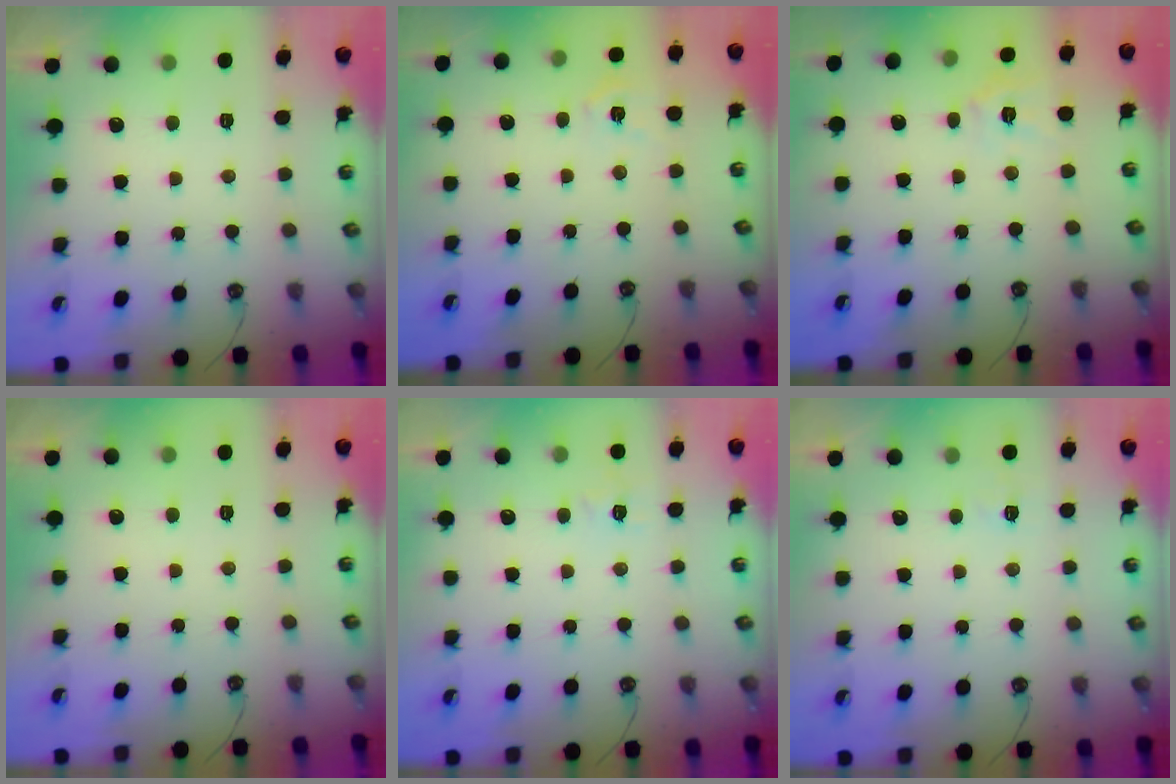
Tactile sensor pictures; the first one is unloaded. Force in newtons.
{"total": 4.5, "press": 4.5, "slide": 0.5}
{"total": 6.2, "press": 6.1, "slide": 0.5}
{"total": 0.0}
{"total": 6.5, "press": 6.5, "slide": 0.6}
{"total": 2.8, "press": 2.8, "slide": 0.4}